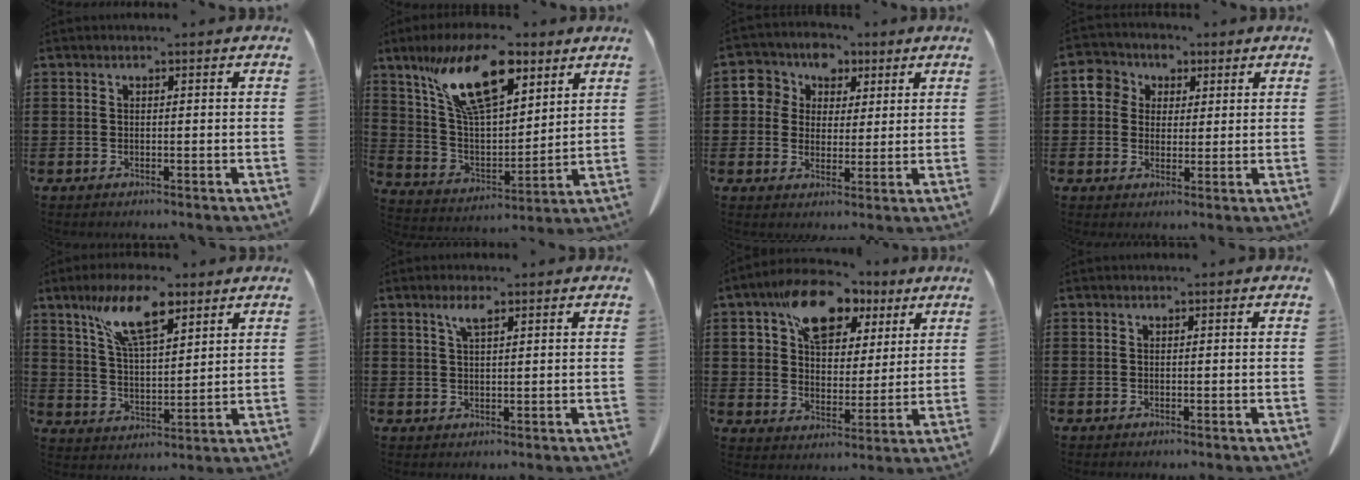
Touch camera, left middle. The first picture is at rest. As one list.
[{"total": 15.5, "force": [9.3, 5.9, 10.9], "torque": [-0.228, -0.017, 0.164]}, {"total": 5.9, "force": [2.7, 5.2, 0.9], "torque": [-0.045, 0.001, 0.045]}, {"total": 5.2, "force": [2.0, 4.6, 1.5], "torque": [-0.045, 0.012, 0.035]}, {"total": 10.9, "force": [7.1, 3.5, 7.5], "torque": [-0.153, -0.011, 0.127]}, {"total": 2.9, "force": [1.7, 0.6, 2.3], "torque": [-0.050, 0.003, 0.029]}, {"total": 12.2, "force": [7.6, 7.0, 6.5], "torque": [-0.128, -0.008, 0.137]}, {"total": 0.0}]